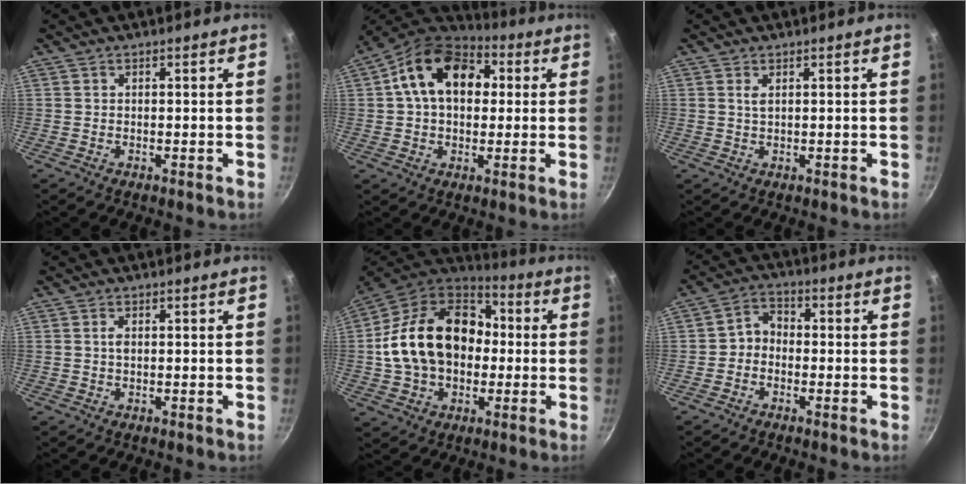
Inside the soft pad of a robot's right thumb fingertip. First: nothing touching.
{"total": 16.6, "force": [3.3, 11.6, 11.4], "torque": [-0.155, 0.024, 0.033]}
{"total": 1.2, "force": [0.5, 0.5, 1.0], "torque": [-0.019, -0.002, 0.010]}
{"total": 1.2, "force": [0.2, 0.6, 1.0], "torque": [-0.018, 0.003, 0.002]}
{"total": 23.3, "force": [0.6, 17.0, 15.9], "torque": [-0.260, 0.047, 0.008]}
{"total": 4.3, "force": [-1.0, 3.5, 2.3], "torque": [-0.023, 0.022, -0.033]}